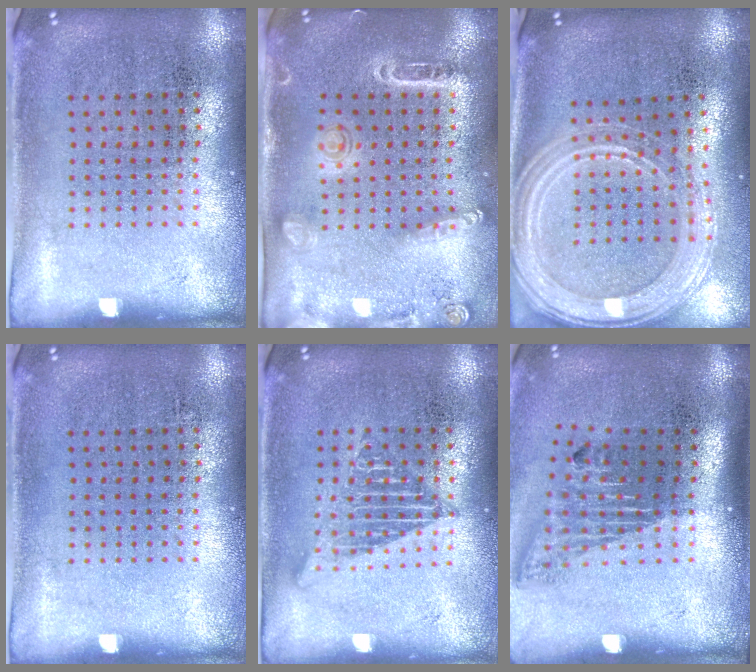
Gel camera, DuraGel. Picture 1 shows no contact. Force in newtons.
{"total": 1.5, "press": 1.4, "slide": 0.4}
{"total": 2.3, "press": 2.0, "slide": 1.1}
{"total": 0.0}
{"total": 1.3, "press": 1.3, "slide": 0.1}
{"total": 1.6, "press": 1.1, "slide": 1.1}